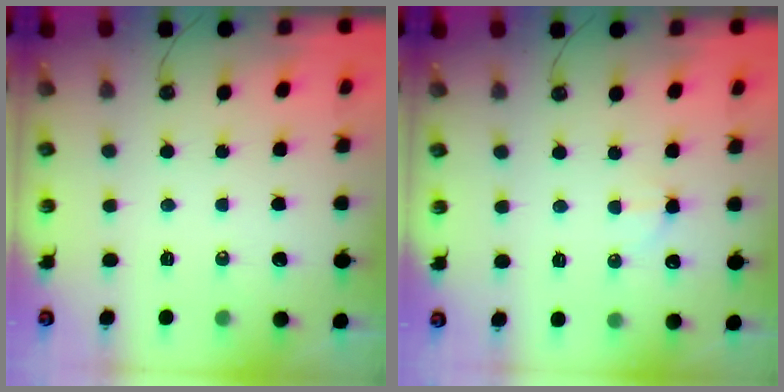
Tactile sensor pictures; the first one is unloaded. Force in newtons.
{"total": 3.8, "press": 3.7, "slide": 0.9}